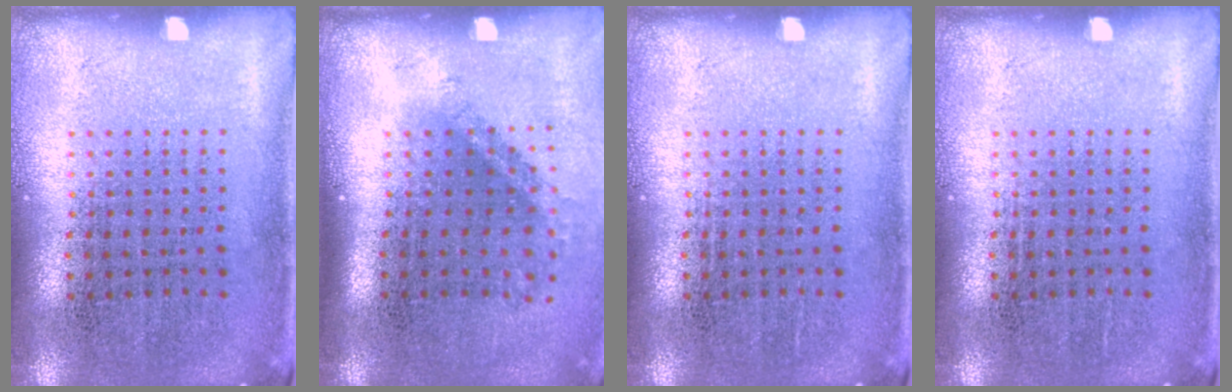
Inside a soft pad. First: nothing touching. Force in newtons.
{"total": 1.3, "press": 0.9, "slide": 0.9}
{"total": 0.0}
{"total": 0.0}